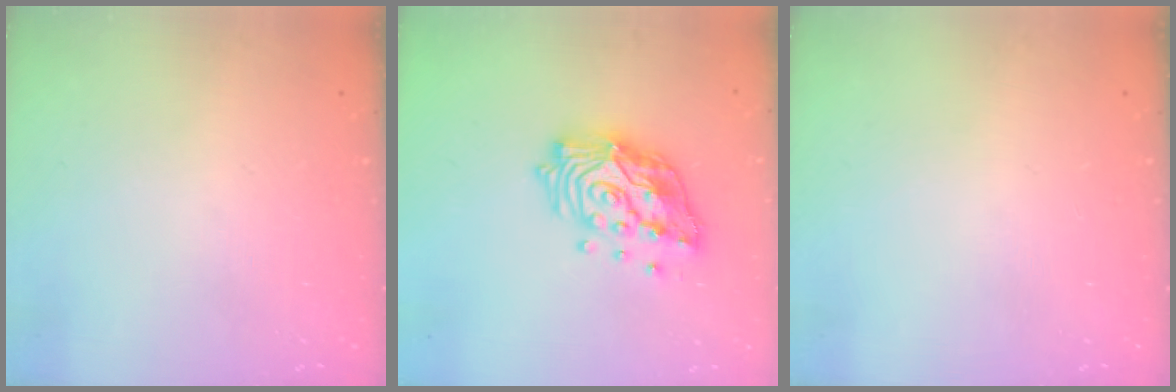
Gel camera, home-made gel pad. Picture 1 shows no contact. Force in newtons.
{"total": 17.3, "press": 17.1, "slide": 2.1}
{"total": 0.0}